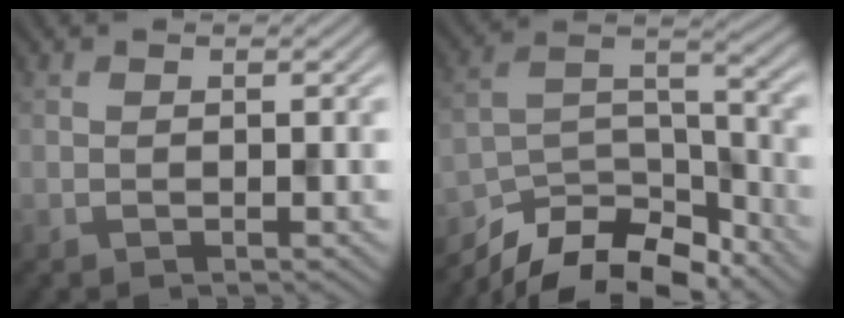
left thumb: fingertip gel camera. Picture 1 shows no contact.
{"total": 12.6, "force": [-10.6, 3.9, 5.5], "torque": [-0.105, 0.001, -0.191]}